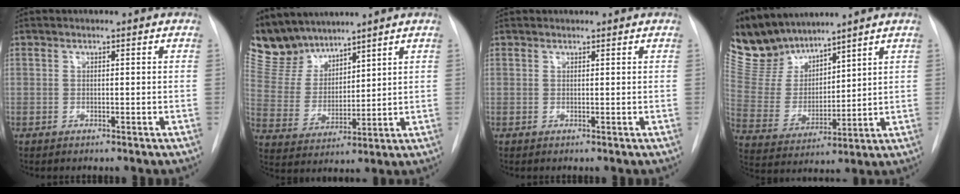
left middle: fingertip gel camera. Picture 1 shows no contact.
{"total": 8.9, "force": [8.3, 3.0, 1.0], "torque": [-0.035, 0.007, 0.182]}
{"total": 1.1, "force": [1.0, 0.4, 0.0], "torque": [-0.002, 0.013, 0.016]}
{"total": 10.5, "force": [9.9, 2.9, 1.9], "torque": [-0.058, 0.007, 0.216]}